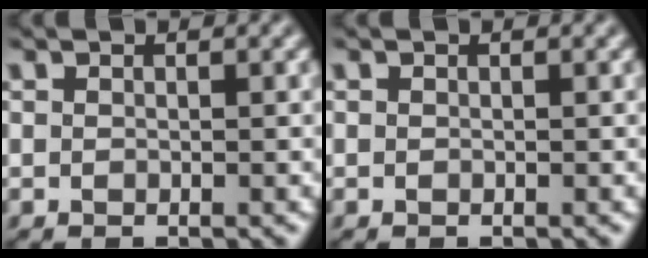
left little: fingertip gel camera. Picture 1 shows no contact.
{"total": 0.0}